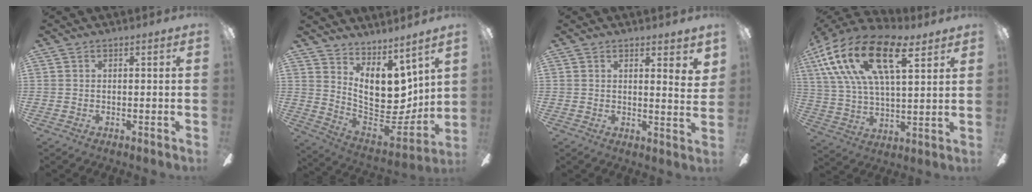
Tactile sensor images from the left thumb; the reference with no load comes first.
{"total": 16.2, "force": [6.7, 9.0, 11.7], "torque": [-0.207, -0.075, 0.126]}
{"total": 4.2, "force": [2.6, 1.0, 3.1], "torque": [-0.040, -0.021, 0.041]}
{"total": 22.1, "force": [11.0, 10.5, 16.0], "torque": [-0.323, -0.032, 0.185]}